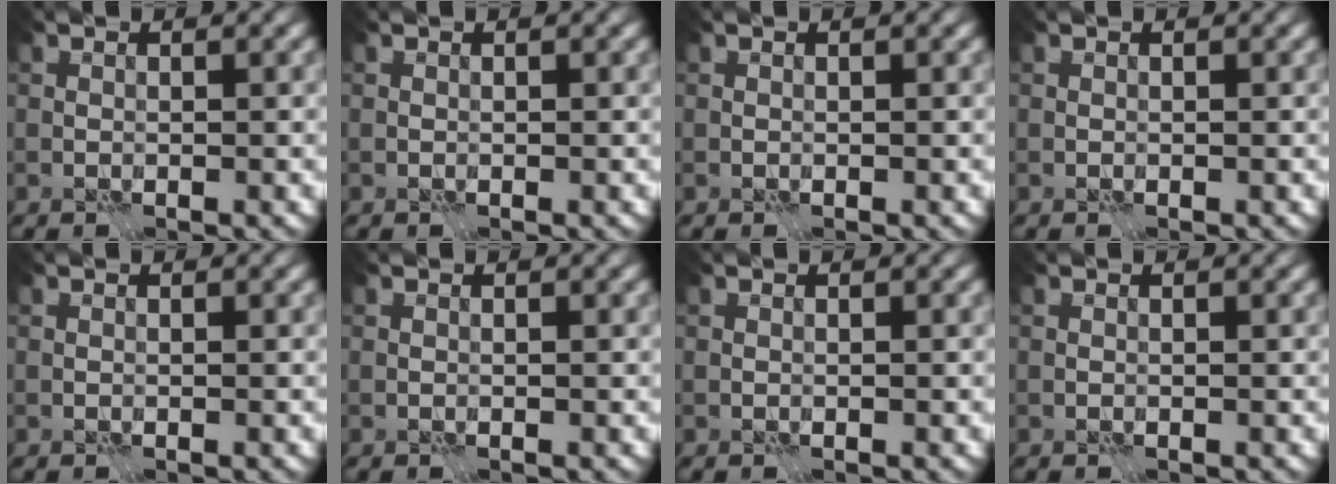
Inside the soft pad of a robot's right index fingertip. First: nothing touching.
{"total": 0.0}
{"total": 0.0}
{"total": 0.0}
{"total": 0.0}
{"total": 0.0}
{"total": 0.0}
{"total": 0.0}